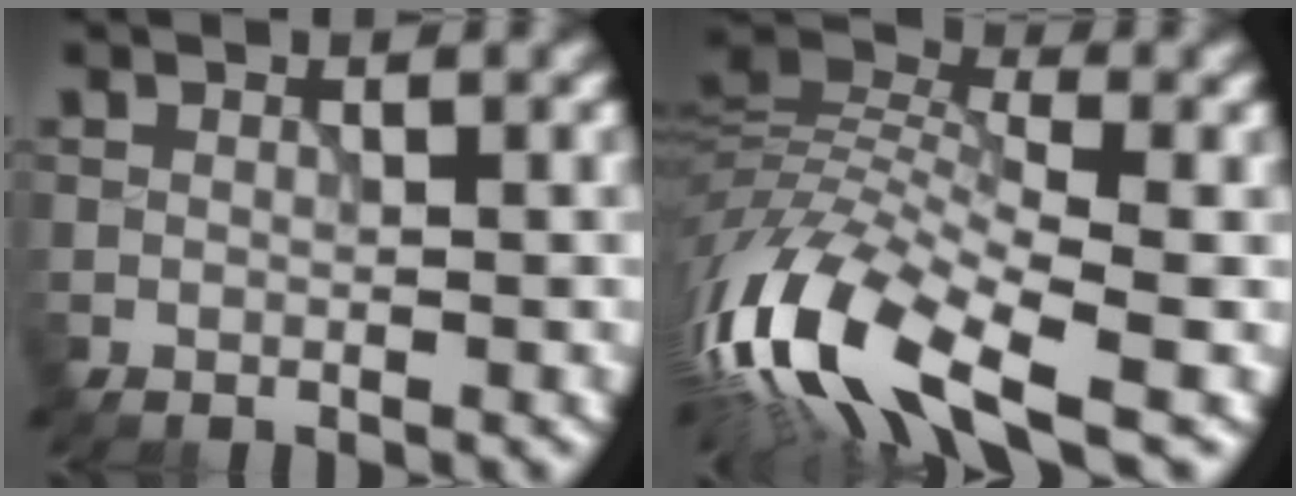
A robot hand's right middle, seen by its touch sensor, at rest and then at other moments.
{"total": 13.2, "force": [-5.7, 5.4, 10.6], "torque": [-0.226, -0.003, -0.116]}